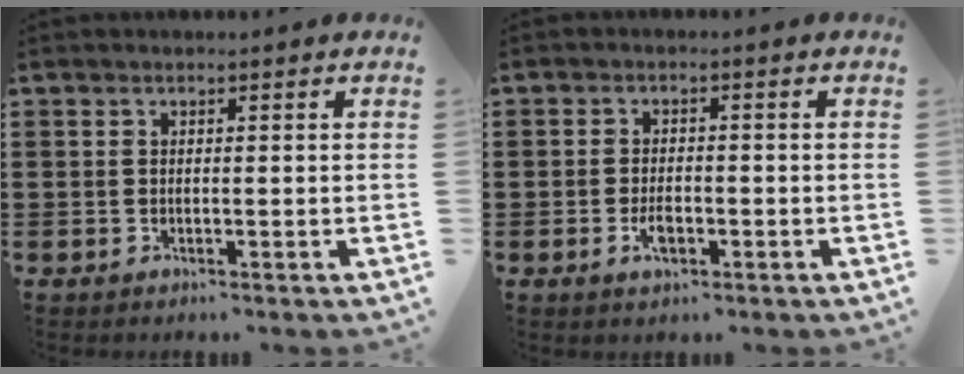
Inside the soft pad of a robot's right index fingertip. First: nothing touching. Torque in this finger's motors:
{"motor_torque": [1.03, 1.11, 0.08, 0.02]}